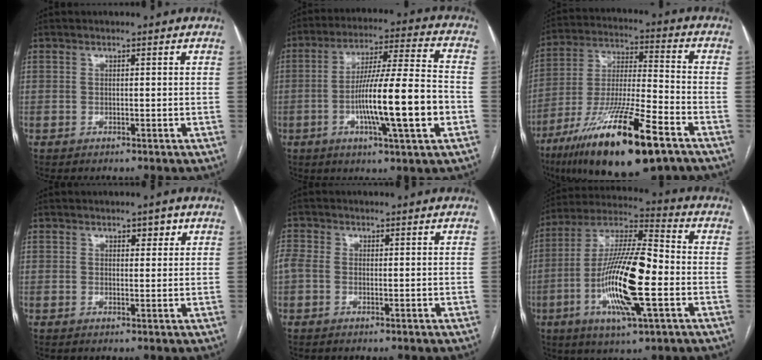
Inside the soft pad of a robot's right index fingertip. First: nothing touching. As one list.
[{"total": 16.1, "force": [-4.0, 0.3, 15.6], "torque": [-0.266, -0.001, -0.069]}, {"total": 21.6, "force": [-12.8, 2.6, 17.2], "torque": [-0.314, -0.040, -0.222]}, {"total": 1.8, "force": [1.1, 0.9, 1.1], "torque": [-0.011, 0.002, 0.014]}, {"total": 2.3, "force": [-0.2, 1.6, 1.7], "torque": [-0.055, 0.015, -0.005]}, {"total": 18.2, "force": [-4.2, 2.7, 17.5], "torque": [-0.345, -0.004, -0.077]}]